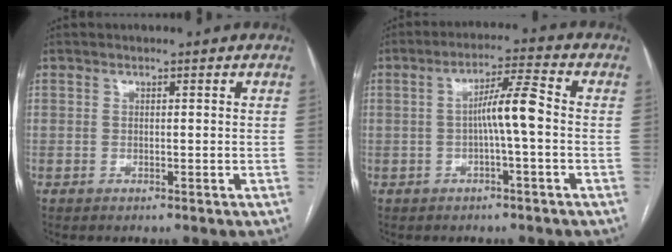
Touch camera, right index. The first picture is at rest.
{"total": 6.1, "force": [-0.6, 0.0, 6.0], "torque": [-0.105, 0.016, -0.010]}